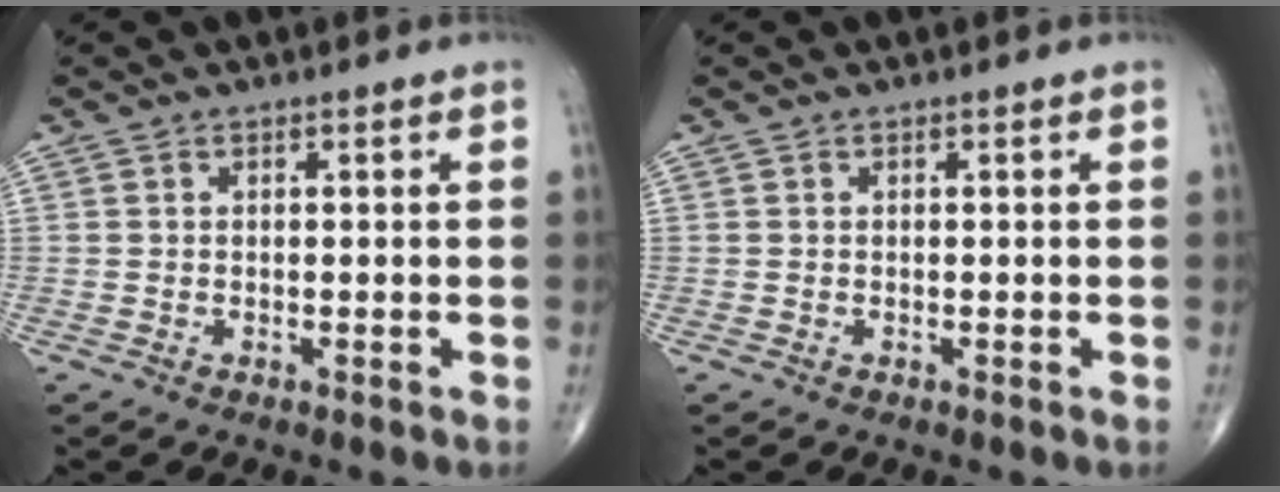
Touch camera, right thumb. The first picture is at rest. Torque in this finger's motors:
{"motor_torque": [-0.15, 0.15, -0.20, -0.04, 0.00]}